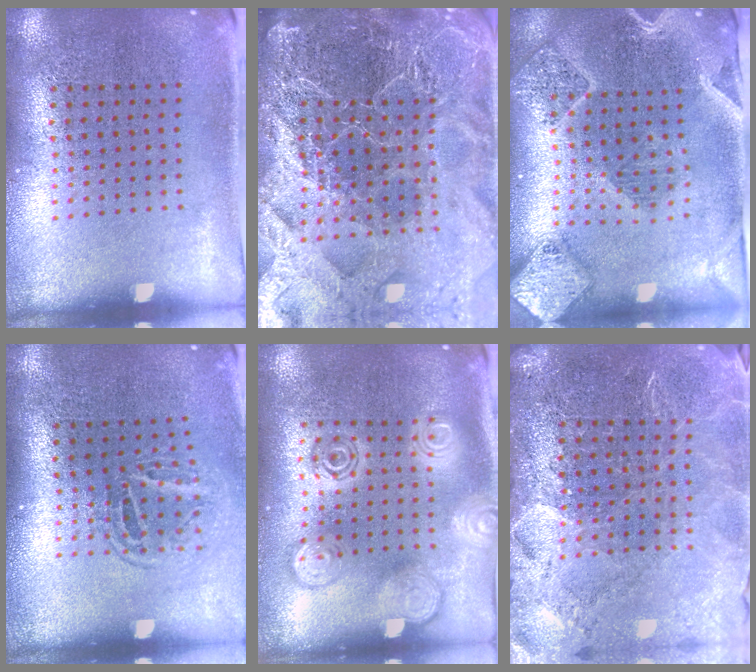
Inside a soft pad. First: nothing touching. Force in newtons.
{"total": 6.4, "press": 5.5, "slide": 3.3}
{"total": 2.7, "press": 2.4, "slide": 1.2}
{"total": 1.7, "press": 1.1, "slide": 1.3}
{"total": 2.3, "press": 2.3, "slide": 0.4}
{"total": 3.6, "press": 3.2, "slide": 1.6}